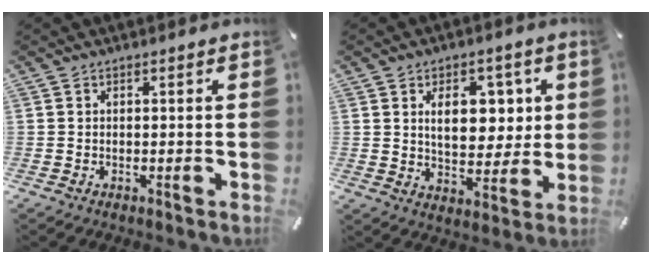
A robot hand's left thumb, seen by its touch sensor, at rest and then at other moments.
{"total": 10.9, "force": [3.6, 7.3, 7.3], "torque": [-0.101, -0.007, 0.057]}